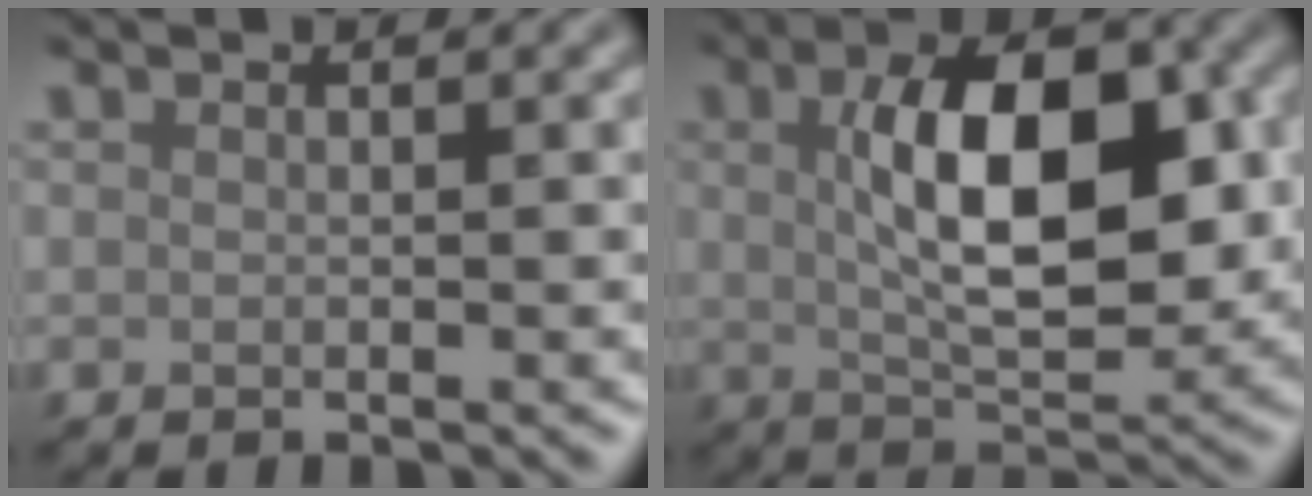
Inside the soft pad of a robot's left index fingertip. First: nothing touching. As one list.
[{"total": 9.2, "force": [1.3, 4.2, 8.1], "torque": [-0.129, 0.004, 0.022]}]